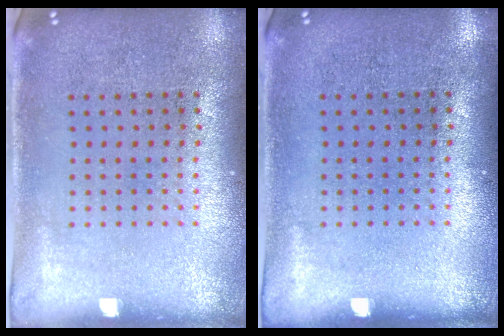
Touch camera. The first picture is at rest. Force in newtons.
{"total": 0.0}